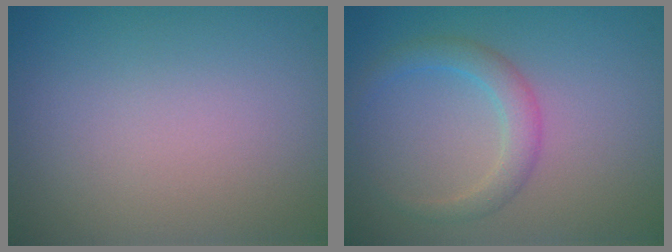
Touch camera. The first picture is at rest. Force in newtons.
{"total": 2.4, "press": 2.4, "slide": 0.1}